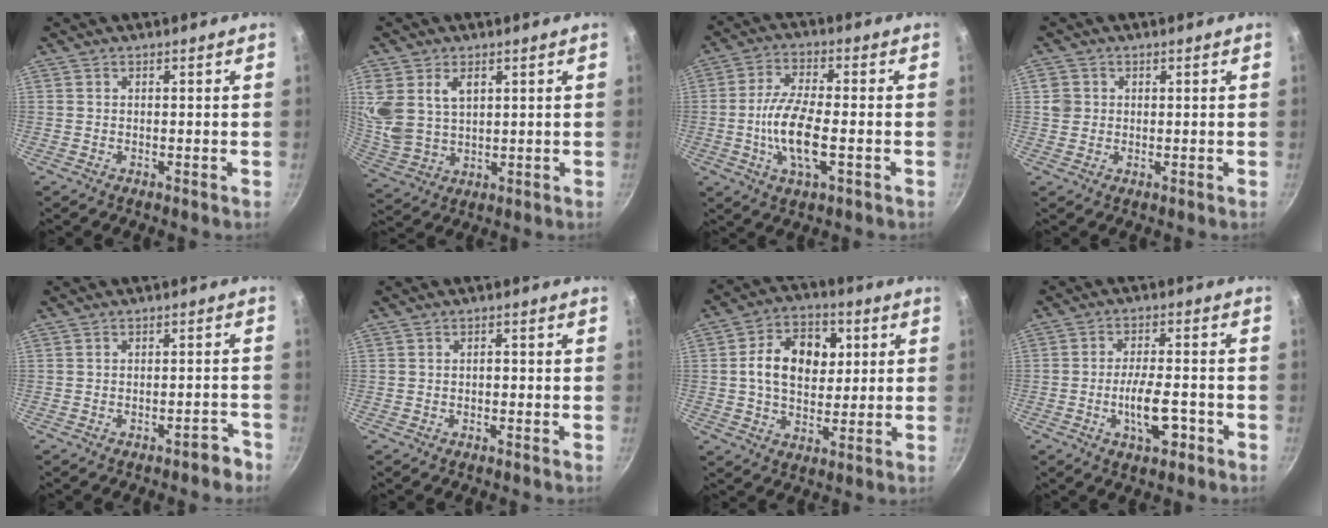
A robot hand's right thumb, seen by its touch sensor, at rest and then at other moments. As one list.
[{"total": 11.9, "force": [3.8, 7.8, 8.1], "torque": [-0.177, -0.005, 0.090]}, {"total": 10.9, "force": [-2.0, 4.1, 10.0], "torque": [-0.203, 0.010, -0.038]}, {"total": 2.8, "force": [0.5, 2.6, 0.8], "torque": [0.000, 0.001, 0.009]}, {"total": 2.9, "force": [-2.3, 1.0, 1.4], "torque": [-0.011, 0.029, -0.029]}, {"total": 1.2, "force": [-0.3, 0.8, 0.8], "torque": [-0.002, 0.004, -0.007]}, {"total": 13.4, "force": [2.3, 9.2, 9.5], "torque": [-0.128, 0.007, 0.033]}, {"total": 7.7, "force": [-2.7, 3.1, 6.5], "torque": [-0.107, 0.015, -0.045]}]